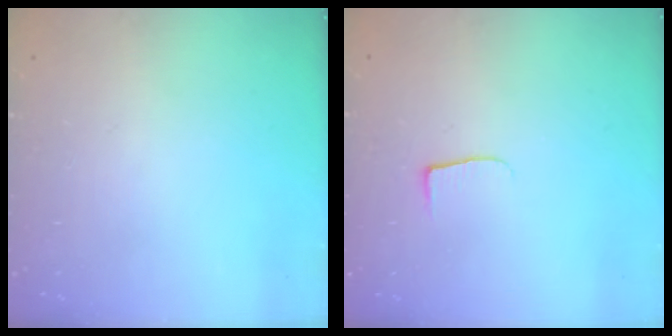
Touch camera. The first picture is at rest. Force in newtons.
{"total": 5.0, "press": 4.9, "slide": 0.6}